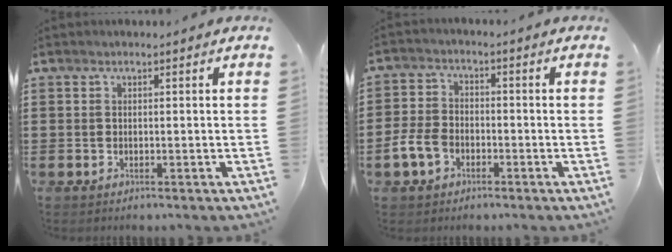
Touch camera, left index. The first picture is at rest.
{"total": 5.1, "force": [-2.3, 3.4, 3.0], "torque": [-0.082, -0.001, -0.049]}